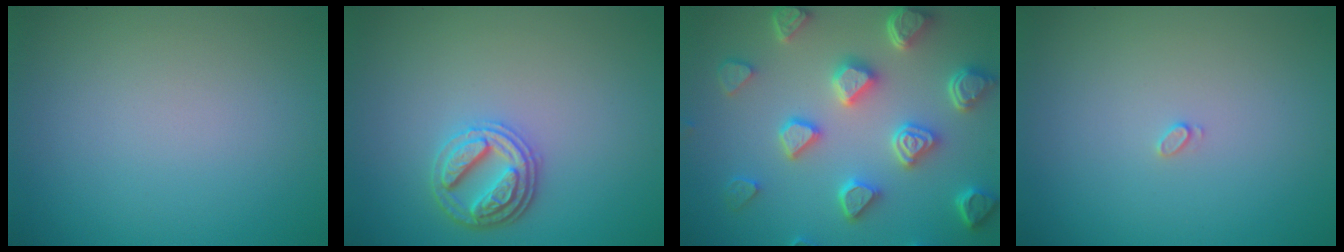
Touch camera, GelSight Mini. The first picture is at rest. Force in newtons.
{"total": 3.3, "press": 3.1, "slide": 1.3}
{"total": 6.7, "press": 5.5, "slide": 3.7}
{"total": 0.6, "press": 0.6, "slide": 0.1}